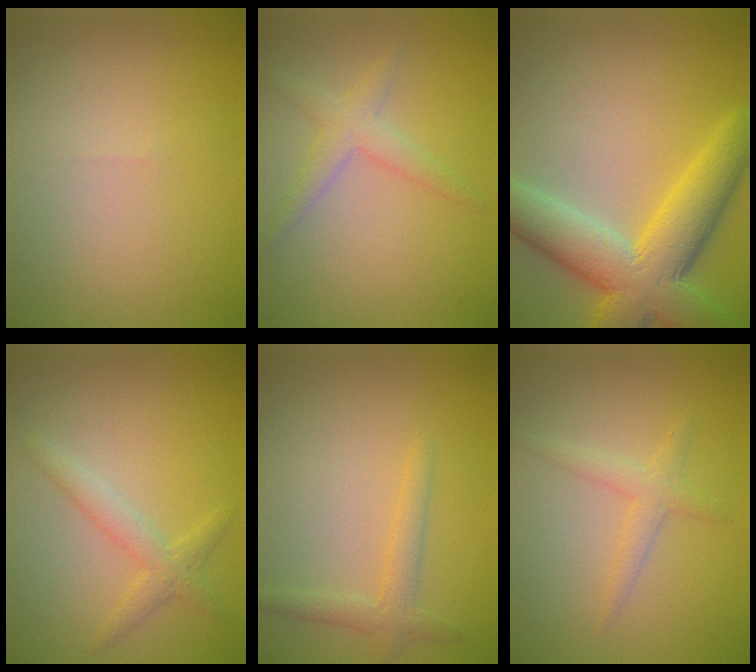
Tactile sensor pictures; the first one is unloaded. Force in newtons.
{"total": 2.4, "press": 2.4, "slide": 0.1}
{"total": 9.4, "press": 9.4, "slide": 0.6}
{"total": 2.3, "press": 2.3, "slide": 0.1}
{"total": 2.0, "press": 2.0, "slide": 0.1}
{"total": 1.9, "press": 1.9, "slide": 0.1}